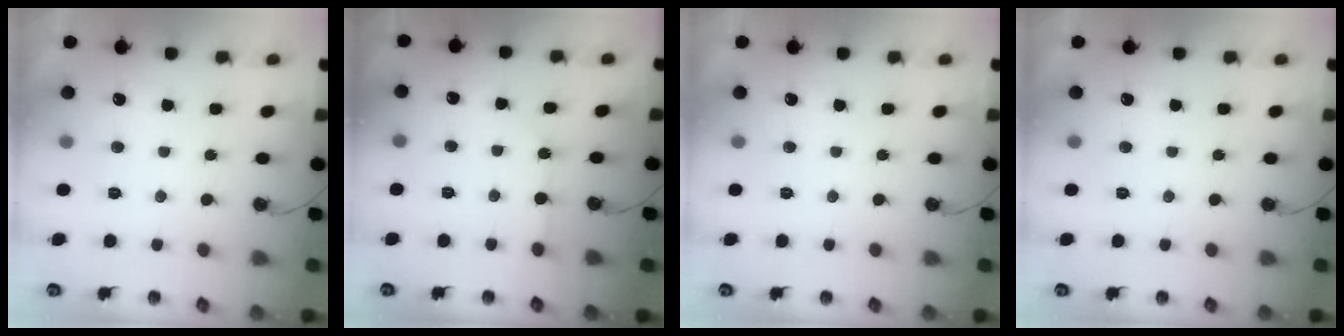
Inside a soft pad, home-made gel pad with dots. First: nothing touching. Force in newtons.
{"total": 3.7, "press": 3.7, "slide": 0.6}
{"total": 0.0}
{"total": 0.0}